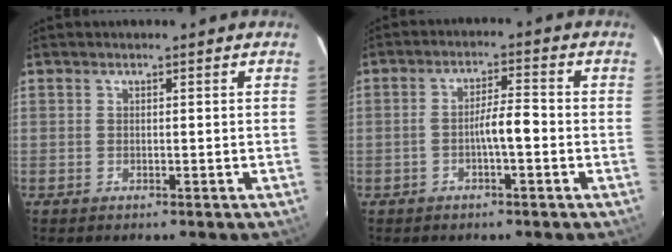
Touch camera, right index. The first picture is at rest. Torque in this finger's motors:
{"motor_torque": [0.60, -0.05, 0.35, 0.09]}